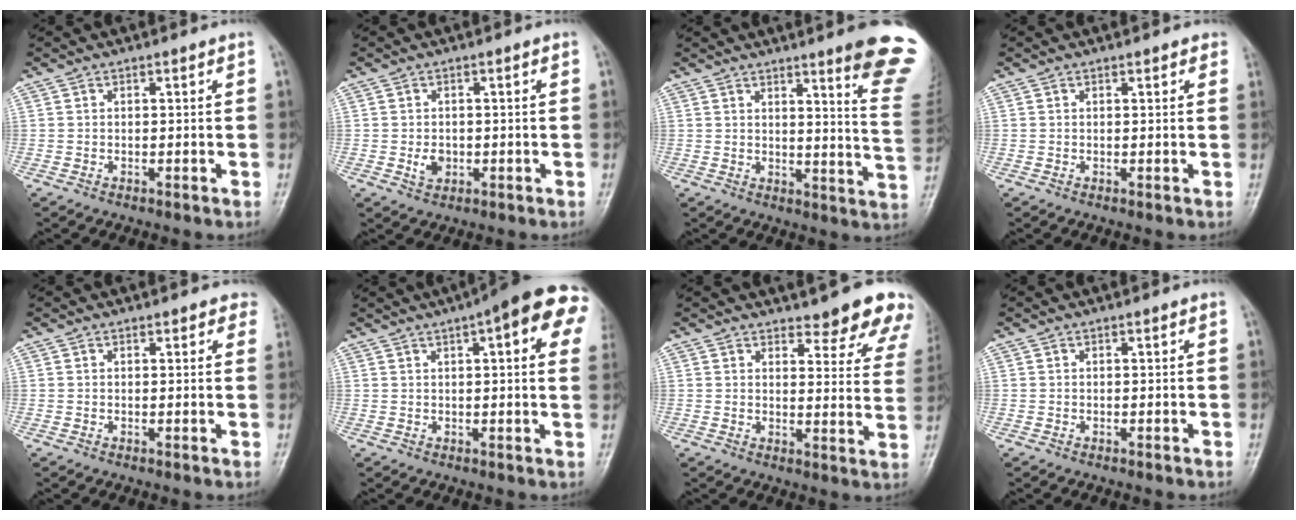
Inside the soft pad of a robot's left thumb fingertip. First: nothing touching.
{"total": 2.6, "force": [-0.4, 2.1, 1.6], "torque": [-0.020, 0.001, -0.004]}
{"total": 14.5, "force": [9.8, 0.9, 10.6], "torque": [-0.105, -0.071, 0.109]}
{"total": 1.1, "force": [0.8, 0.6, 0.6], "torque": [-0.001, -0.002, 0.004]}
{"total": 2.6, "force": [1.9, 1.4, 1.0], "torque": [0.017, -0.002, 0.010]}
{"total": 15.9, "force": [6.4, 4.3, 13.9], "torque": [-0.167, 0.016, 0.073]}
{"total": 12.8, "force": [10.9, 3.6, 5.6], "torque": [-0.021, -0.069, 0.110]}
{"total": 0.0}